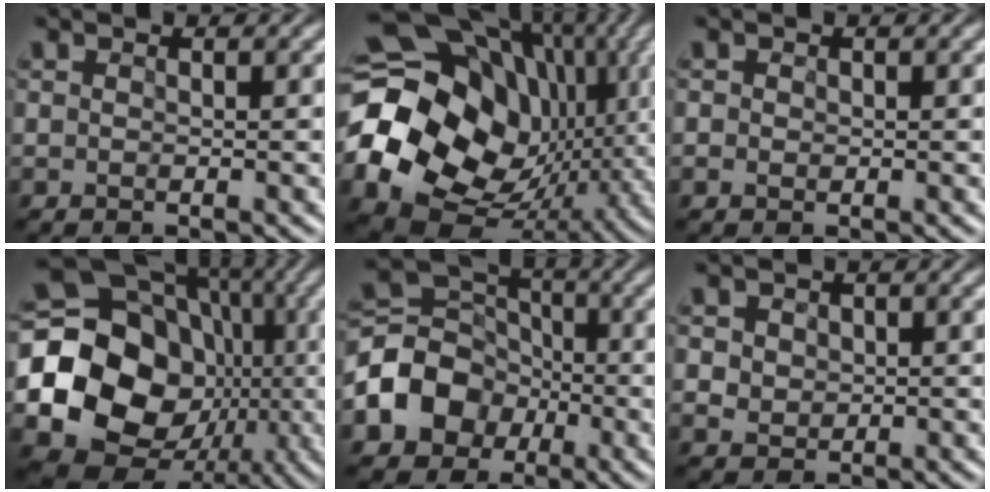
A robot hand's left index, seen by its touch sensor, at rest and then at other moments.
{"total": 21.1, "force": [2.2, 17.2, 12.1], "torque": [-0.272, -0.007, 0.052]}
{"total": 1.4, "force": [0.3, 1.2, 0.6], "torque": [0.005, 0.015, -0.008]}
{"total": 21.5, "force": [-1.8, 19.0, 9.9], "torque": [-0.179, -0.010, -0.051]}
{"total": 7.6, "force": [-2.6, 6.1, 3.7], "torque": [-0.071, 0.004, -0.055]}
{"total": 4.4, "force": [1.4, 3.7, 1.8], "torque": [-0.036, 0.033, 0.016]}